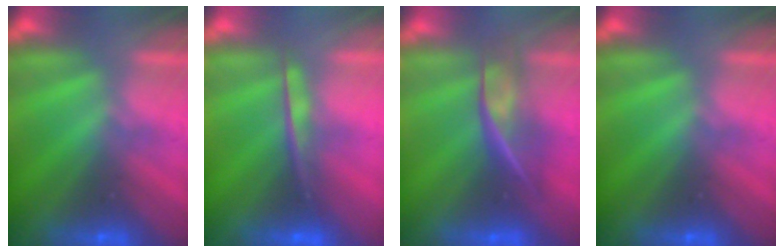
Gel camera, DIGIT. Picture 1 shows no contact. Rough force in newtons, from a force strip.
{"total": 4.5}
{"total": 2.4}
{"total": 0.0}